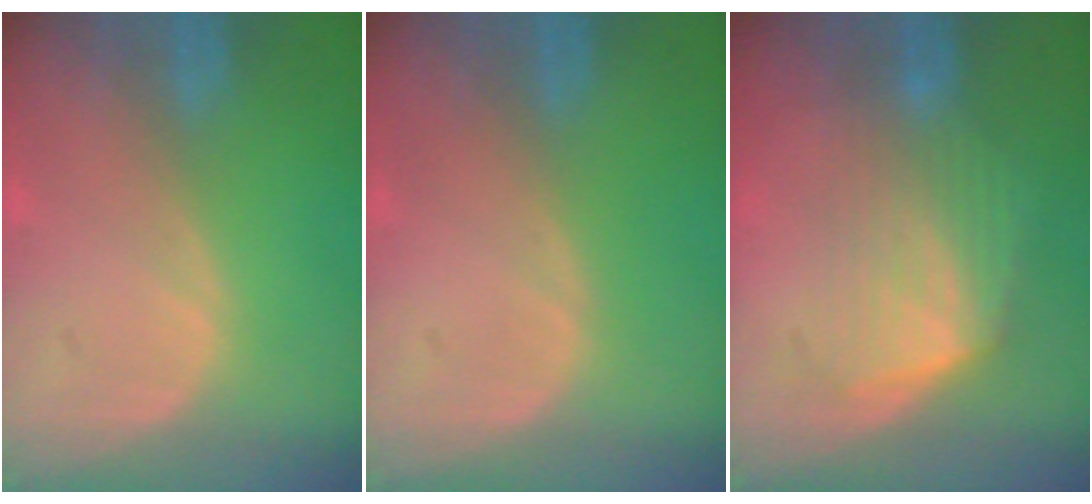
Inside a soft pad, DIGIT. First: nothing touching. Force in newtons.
{"total": 0.0}
{"total": 6.8, "press": 6.4, "slide": 2.5}